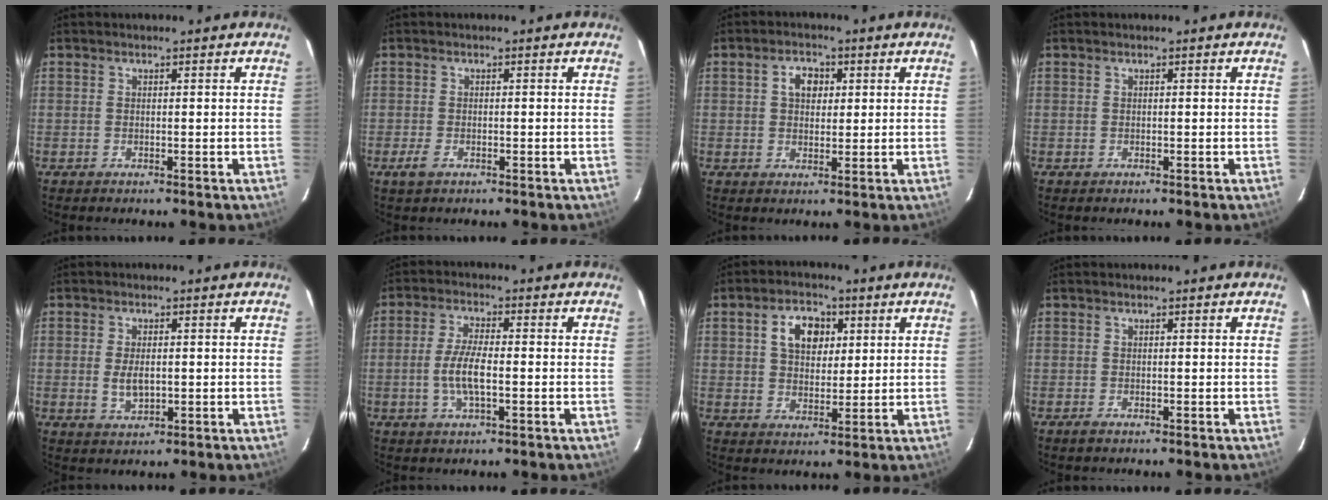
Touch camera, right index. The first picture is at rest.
{"total": 2.4, "force": [-1.4, 1.4, 1.5], "torque": [-0.030, -0.003, -0.025]}
{"total": 4.2, "force": [1.2, 3.0, 2.6], "torque": [-0.041, 0.013, 0.021]}
{"total": 0.0}
{"total": 4.3, "force": [-0.4, 2.4, 3.5], "torque": [-0.068, -0.005, -0.002]}
{"total": 6.5, "force": [-1.3, 1.9, 6.1], "torque": [-0.124, -0.001, -0.026]}
{"total": 7.8, "force": [2.7, 5.2, 5.1], "torque": [-0.086, 0.022, 0.048]}
{"total": 0.8, "force": [-0.5, 0.2, 0.5], "torque": [-0.009, -0.001, -0.010]}